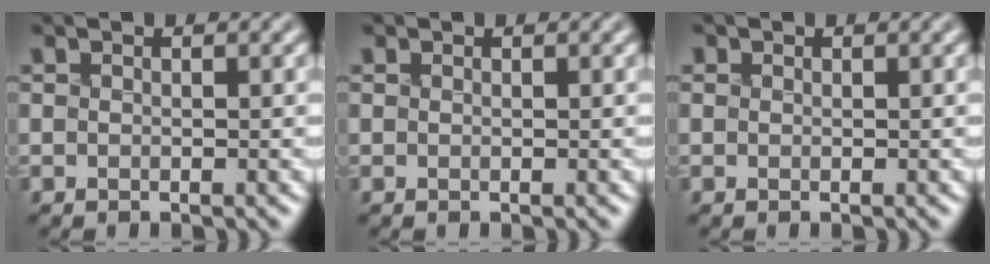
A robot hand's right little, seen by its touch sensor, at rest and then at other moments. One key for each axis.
{"total": 0.0}
{"total": 1.2, "fx": 0.6, "fy": 0.9, "fz": 0.5, "tx": -0.008, "ty": 0.012, "tz": 0.003}